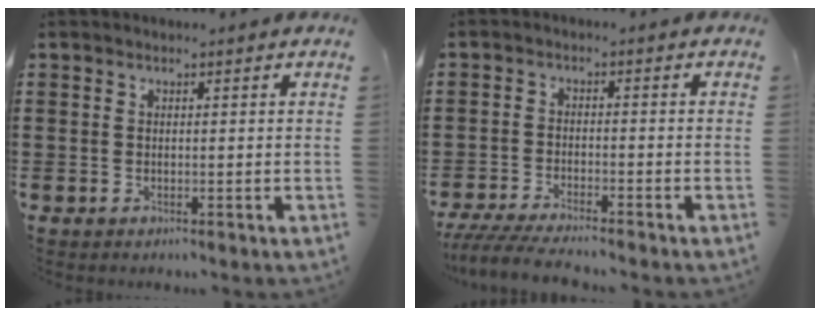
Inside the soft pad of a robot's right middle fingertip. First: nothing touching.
{"total": 4.3, "force": [-4.0, 0.1, 1.7], "torque": [-0.050, -0.017, -0.082]}